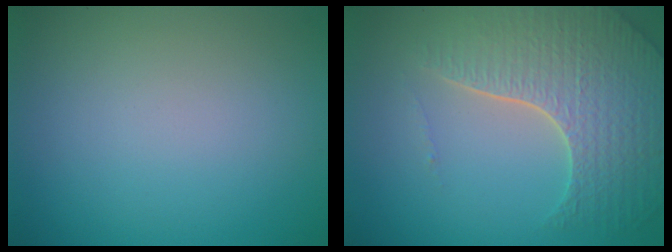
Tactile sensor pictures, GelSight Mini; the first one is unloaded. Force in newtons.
{"total": 6.7, "press": 5.1, "slide": 4.3}